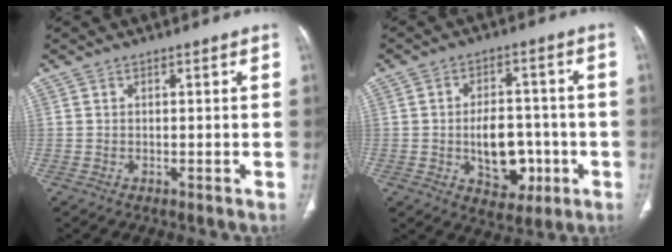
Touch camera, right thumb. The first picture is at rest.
{"total": 11.0, "force": [-2.1, 7.2, 8.0], "torque": [-0.086, 0.020, -0.019]}